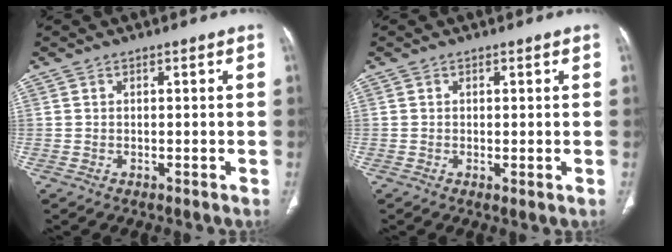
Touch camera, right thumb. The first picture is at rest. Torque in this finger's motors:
{"motor_torque": [-0.60, -0.23, -0.52, -0.03, -0.02]}